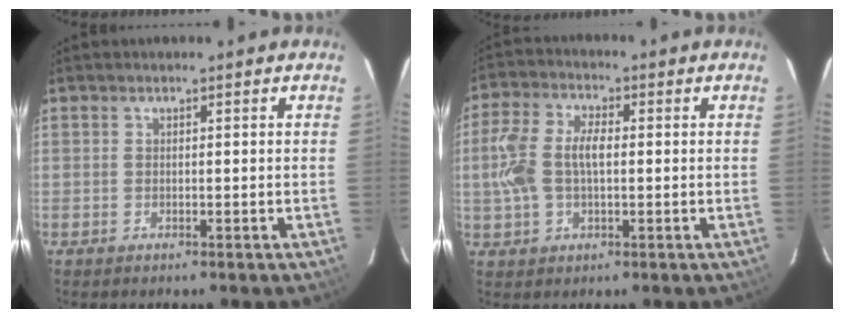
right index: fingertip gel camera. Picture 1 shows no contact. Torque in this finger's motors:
{"motor_torque": [0.12, 0.03, 0.49, 0.13]}